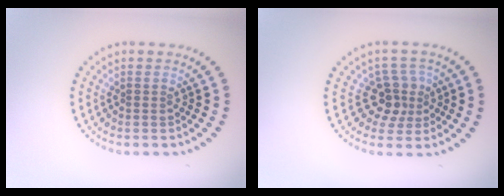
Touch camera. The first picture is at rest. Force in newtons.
{"total": 3.0, "press": 2.5, "slide": 1.6}